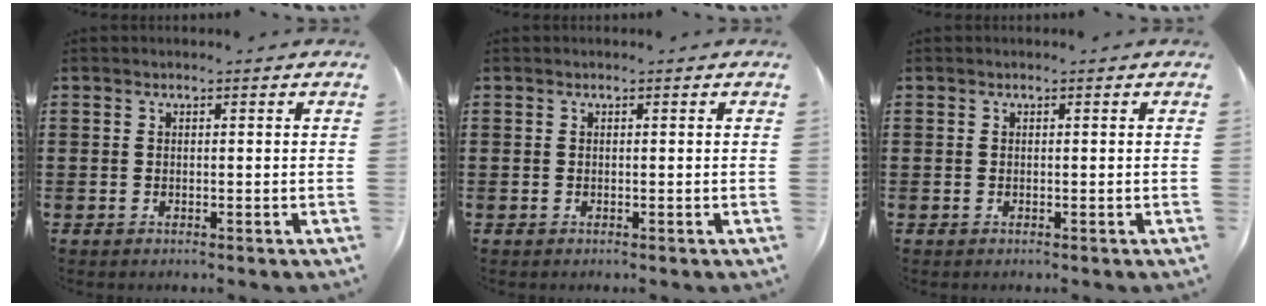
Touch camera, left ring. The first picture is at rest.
{"total": 0.0}
{"total": 0.0}